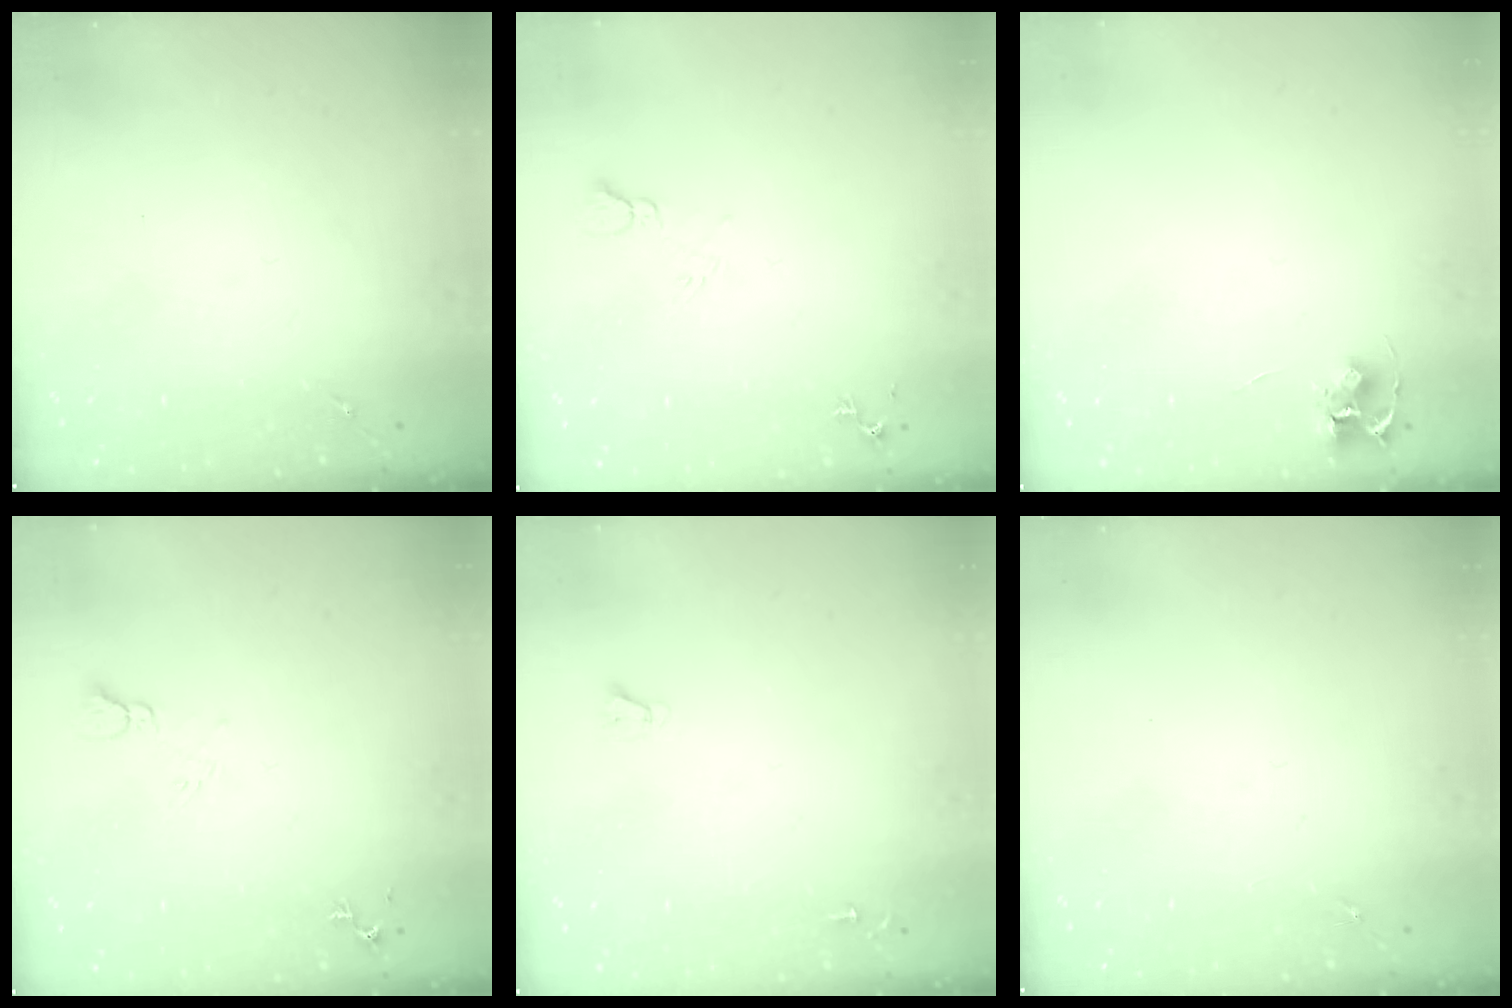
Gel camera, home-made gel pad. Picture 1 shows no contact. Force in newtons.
{"total": 4.6, "press": 4.6, "slide": 0.6}
{"total": 4.7, "press": 4.7, "slide": 0.4}
{"total": 4.6, "press": 4.6, "slide": 0.6}
{"total": 2.0, "press": 2.0, "slide": 0.2}
{"total": 0.0}